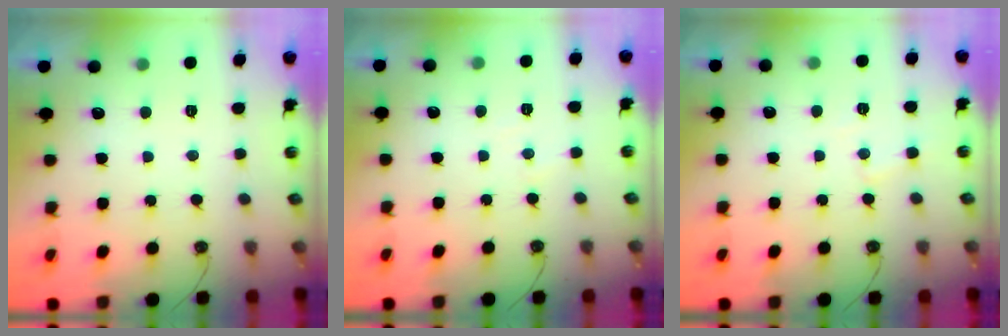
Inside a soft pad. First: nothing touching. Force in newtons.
{"total": 2.7, "press": 2.6, "slide": 0.5}
{"total": 4.4, "press": 4.3, "slide": 0.6}